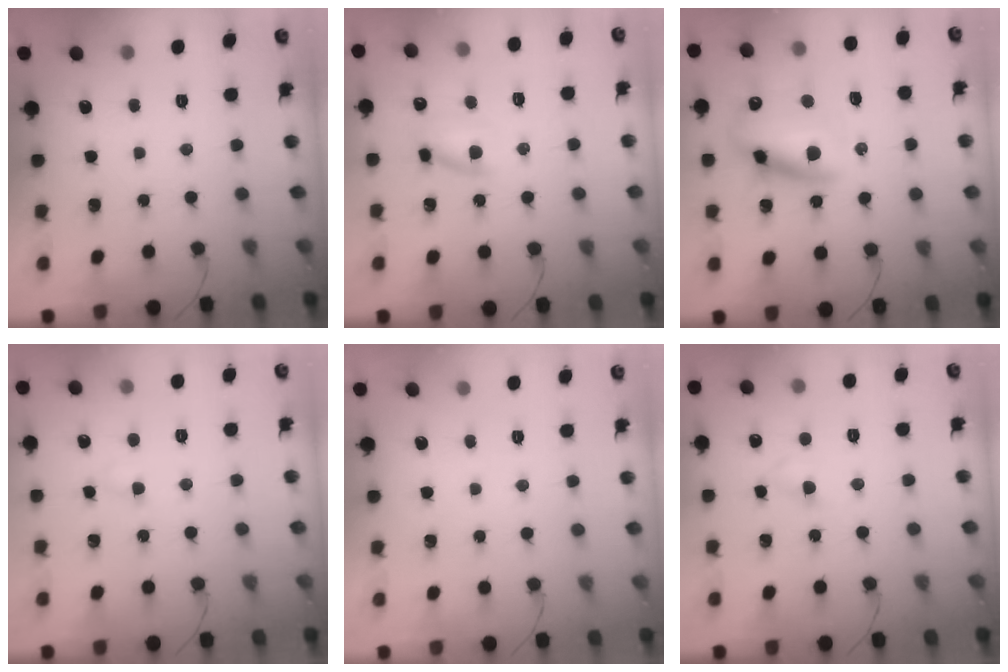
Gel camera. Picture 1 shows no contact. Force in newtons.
{"total": 8.3, "press": 8.1, "slide": 1.9}
{"total": 15.2, "press": 14.8, "slide": 3.4}
{"total": 2.6, "press": 2.3, "slide": 1.0}
{"total": 0.0}
{"total": 2.8, "press": 2.5, "slide": 1.2}